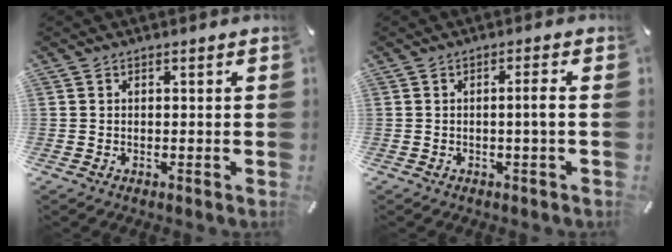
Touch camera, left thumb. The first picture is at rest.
{"total": 3.6, "force": [-0.3, 0.1, 3.5], "torque": [-0.064, -0.002, -0.008]}